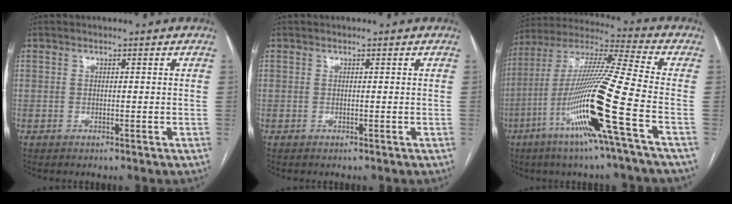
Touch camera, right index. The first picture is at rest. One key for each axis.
{"total": 0.0}
{"total": 19.4, "fx": -7.3, "fy": -1.4, "fz": 17.9, "tx": -0.367, "ty": -0.025, "tz": -0.147}